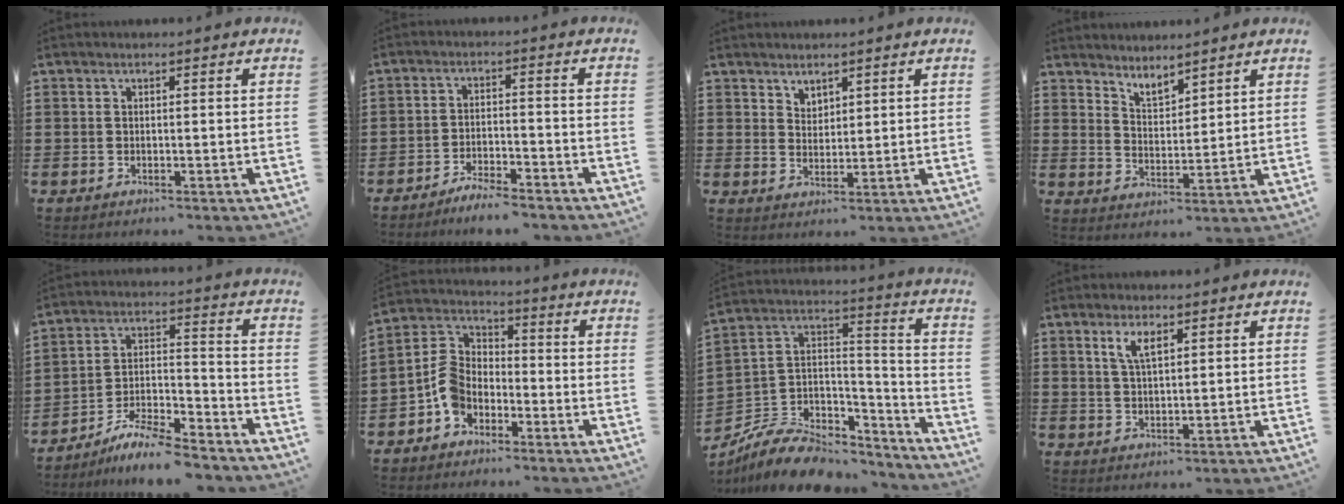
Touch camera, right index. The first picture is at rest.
{"total": 3.8, "force": [-3.7, -0.1, 0.5], "torque": [-0.014, 0.004, -0.078]}
{"total": 2.8, "force": [2.4, 1.4, 0.0], "torque": [-0.006, 0.004, 0.046]}
{"total": 3.5, "force": [3.5, 0.5, -0.1], "torque": [-0.011, -0.009, 0.066]}
{"total": 8.1, "force": [-7.7, 0.8, 2.6], "torque": [-0.045, 0.013, -0.149]}
{"total": 6.4, "force": [-3.1, 4.8, 2.9], "torque": [-0.096, 0.009, -0.068]}
{"total": 9.1, "force": [-7.0, 4.8, 3.2], "torque": [-0.072, 0.016, -0.132]}
{"total": 3.7, "force": [1.9, 1.3, 2.9], "torque": [-0.064, 0.006, 0.033]}